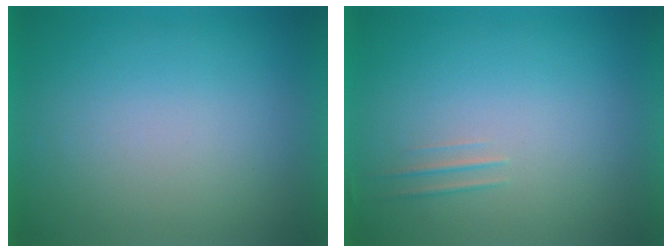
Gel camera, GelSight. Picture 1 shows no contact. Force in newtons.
{"total": 1.7}